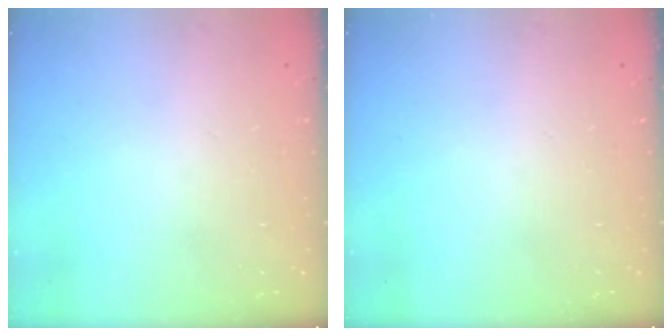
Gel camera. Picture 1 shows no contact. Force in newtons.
{"total": 0.0}